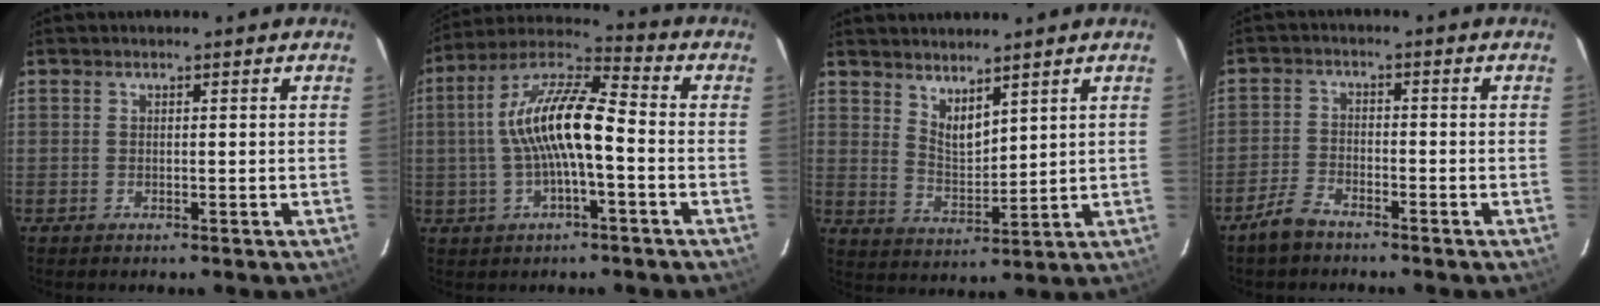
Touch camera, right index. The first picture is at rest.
{"total": 13.3, "force": [-1.4, 3.5, 12.7], "torque": [-0.242, 0.021, -0.029]}
{"total": 5.6, "force": [4.3, 2.0, 3.0], "torque": [-0.049, -0.009, 0.083]}
{"total": 4.8, "force": [-4.0, 1.8, 2.1], "torque": [-0.061, 0.006, -0.077]}